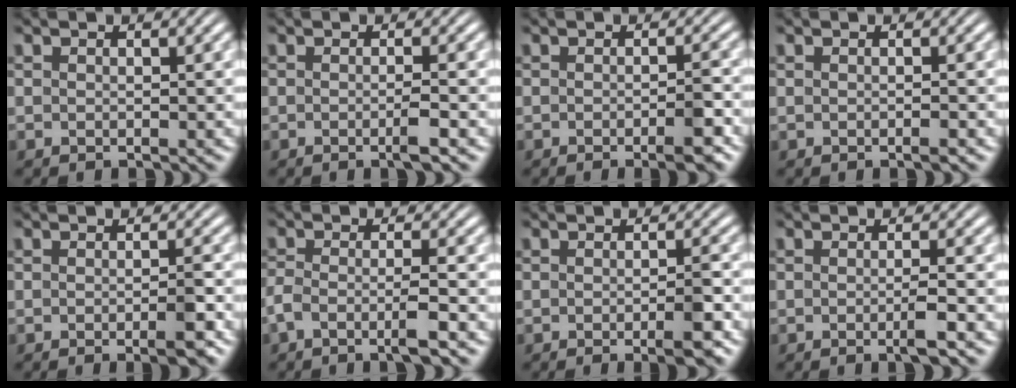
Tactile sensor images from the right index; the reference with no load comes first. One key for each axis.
{"total": 1.5, "fx": -0.7, "fy": -0.1, "fz": 1.3, "tx": -0.015, "ty": 0.002, "tz": -0.017}
{"total": 2.1, "fx": -1.3, "fy": 0.1, "fz": 1.6, "tx": -0.022, "ty": 0.002, "tz": -0.027}
{"total": 0.5, "fx": -0.2, "fy": 0.0, "fz": 0.5, "tx": -0.004, "ty": 0.006, "tz": -0.008}
{"total": 2.1, "fx": -1.2, "fy": 0.1, "fz": 1.7, "tx": -0.023, "ty": 0.002, "tz": -0.025}
{"total": 3.2, "fx": -1.6, "fy": 1.0, "fz": 2.6, "tx": -0.056, "ty": -0.006, "tz": -0.028}
{"total": 2.4, "fx": -1.3, "fy": 0.2, "fz": 2.0, "tx": -0.027, "ty": 0.002, "tz": -0.028}
{"total": 1.8, "fx": -0.9, "fy": -0.1, "fz": 1.6, "tx": -0.019, "ty": 0.002, "tz": -0.020}